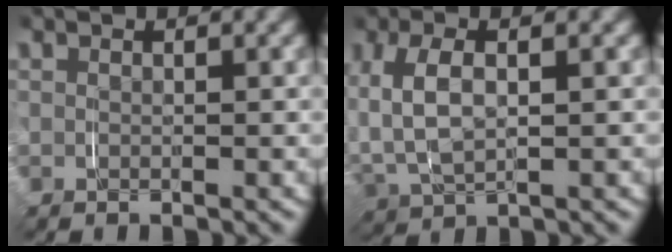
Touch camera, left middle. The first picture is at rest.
{"total": 0.9, "force": [0.6, 0.2, 0.6], "torque": [-0.024, -0.004, 0.014]}